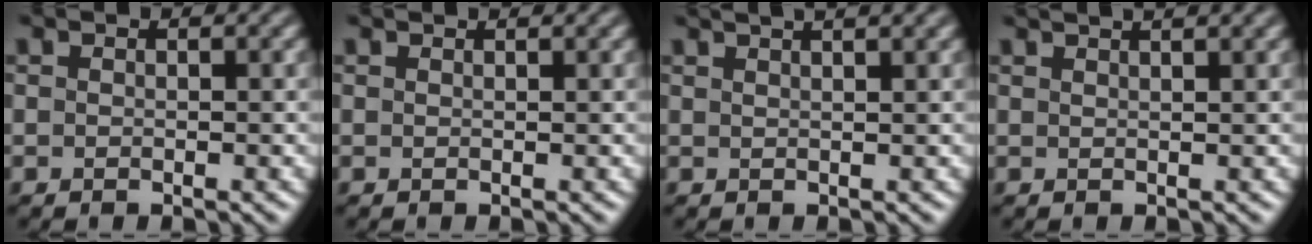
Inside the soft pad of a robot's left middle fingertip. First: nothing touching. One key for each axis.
{"total": 1.1, "fx": 0.9, "fy": 0.3, "fz": 0.4, "tx": -0.005, "ty": -0.002, "tz": 0.001}
{"total": 5.7, "fx": 3.9, "fy": 2.3, "fz": 3.5, "tx": -0.016, "ty": 0.043, "tz": 0.022}
{"total": 4.6, "fx": 3.3, "fy": 1.8, "fz": 2.6, "tx": -0.014, "ty": 0.035, "tz": 0.013}